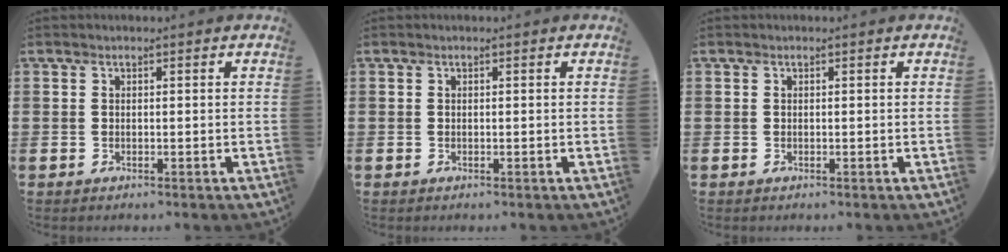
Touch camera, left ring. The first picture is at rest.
{"total": 0.0}
{"total": 0.0}